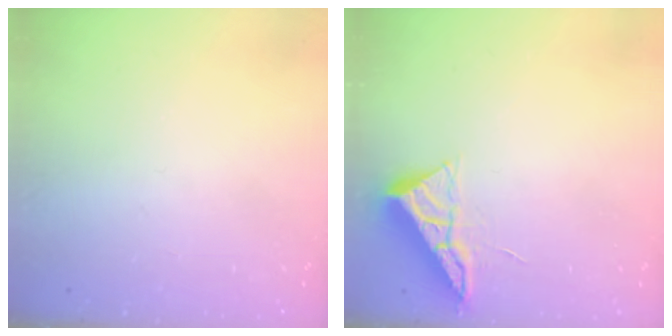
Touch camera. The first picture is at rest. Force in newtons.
{"total": 6.0, "press": 5.9, "slide": 0.6}